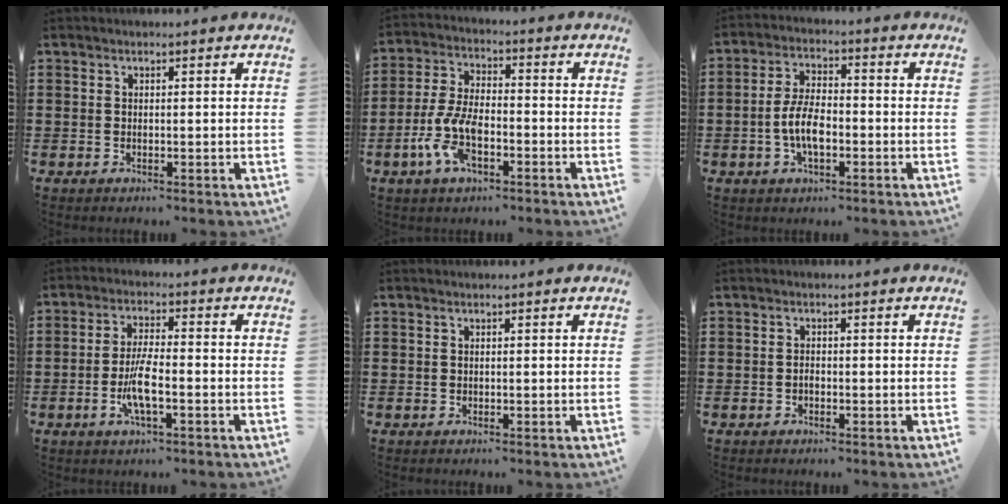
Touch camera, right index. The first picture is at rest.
{"total": 8.6, "force": [-3.4, 4.2, 6.7], "torque": [-0.160, -0.001, -0.069]}
{"total": 6.5, "force": [-1.7, 2.9, 5.6], "torque": [-0.133, -0.007, -0.037]}
{"total": 6.0, "force": [-1.9, 1.4, 5.5], "torque": [-0.119, -0.008, -0.040]}
{"total": 0.0}
{"total": 0.9, "force": [-0.5, 0.3, 0.7], "torque": [-0.017, -0.007, -0.007]}